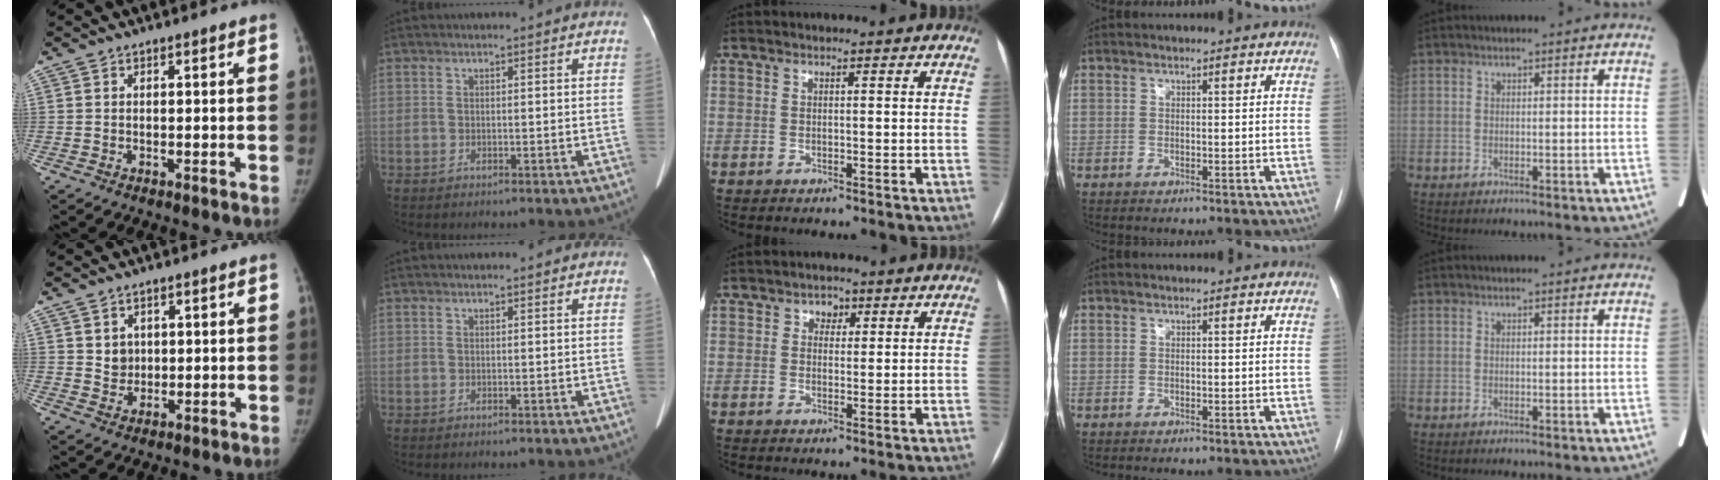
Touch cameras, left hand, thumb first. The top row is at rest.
{"thumb": {"total": 3.2, "force": [1.1, 2.8, 1.2], "torque": [-0.006, -0.010, 0.025]}, "index": {"total": 0.7, "force": [0.7, 0.0, 0.2], "torque": [-0.010, 0.006, 0.008]}, "middle": {"total": 2.3, "force": [1.0, 1.8, 1.0], "torque": [-0.013, 0.005, 0.012]}}